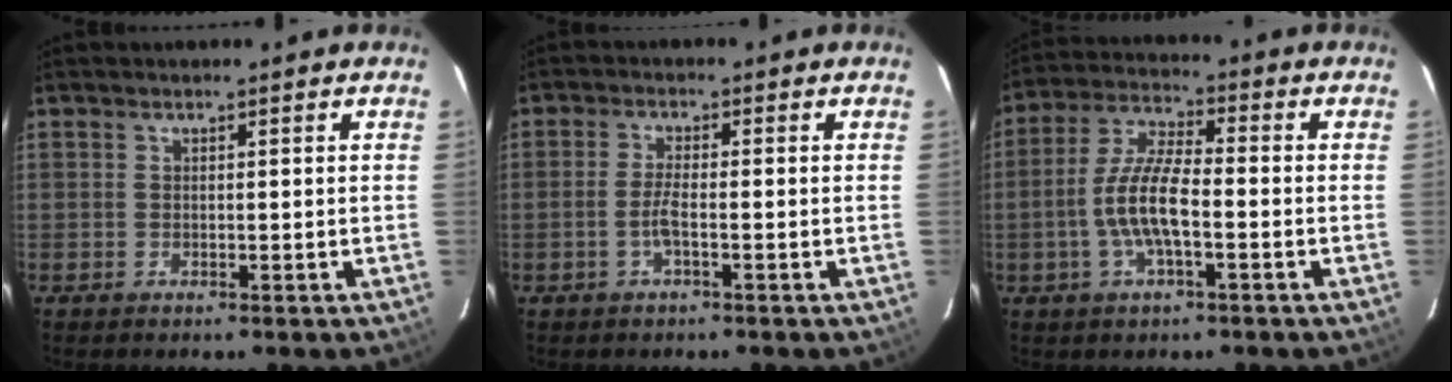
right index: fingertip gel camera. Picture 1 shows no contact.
{"total": 3.1, "force": [-1.2, 0.3, 2.9], "torque": [-0.060, 0.000, -0.024]}
{"total": 9.7, "force": [-2.6, 2.8, 8.9], "torque": [-0.186, 0.003, -0.051]}